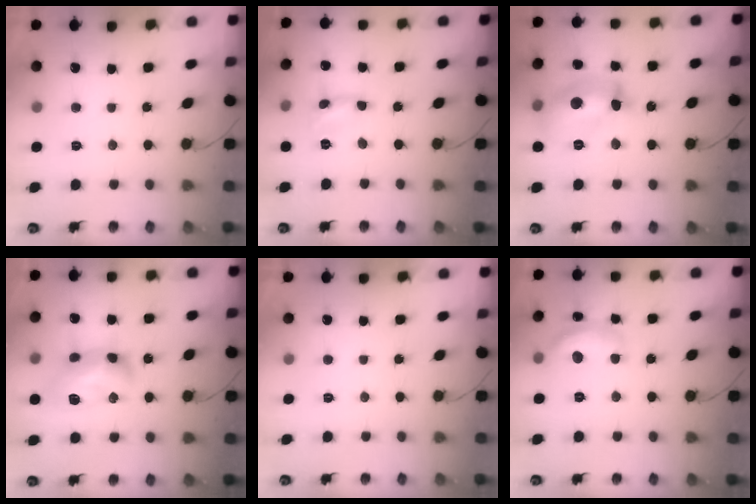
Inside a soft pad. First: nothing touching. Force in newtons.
{"total": 2.4, "press": 2.4, "slide": 0.2}
{"total": 17.0, "press": 16.9, "slide": 1.0}
{"total": 14.3, "press": 14.2, "slide": 0.5}
{"total": 0.0}
{"total": 12.4, "press": 12.4, "slide": 0.7}